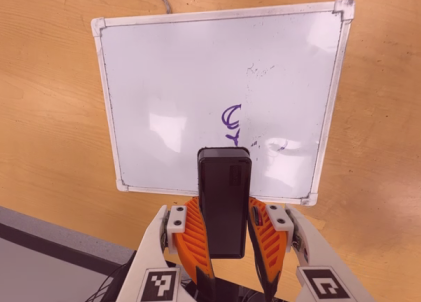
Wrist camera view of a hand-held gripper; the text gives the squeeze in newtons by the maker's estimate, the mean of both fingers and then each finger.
{"total": 10.9, "left": 8.4, "right": 13.3}